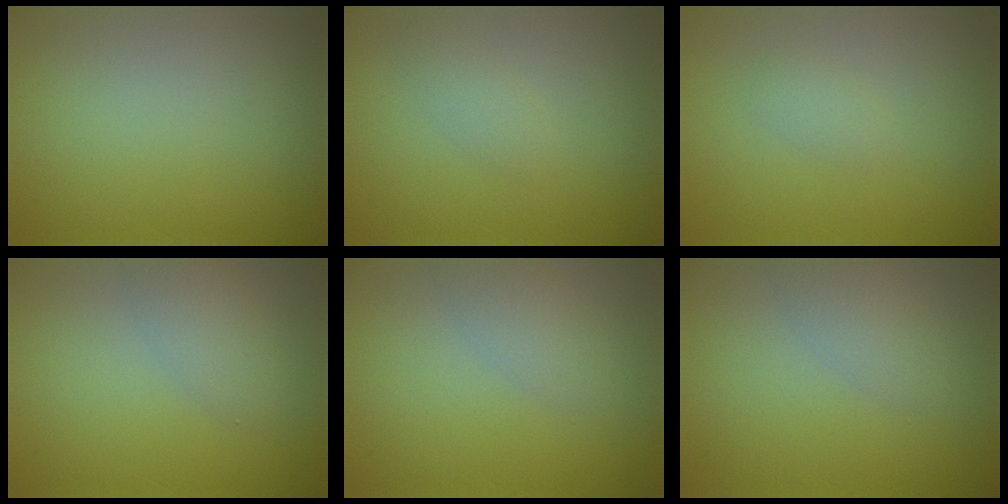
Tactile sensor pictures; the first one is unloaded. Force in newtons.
{"total": 1.3, "press": 1.3, "slide": 0.0}
{"total": 1.1, "press": 1.1, "slide": 0.1}
{"total": 2.4, "press": 2.4, "slide": 0.1}
{"total": 2.1, "press": 2.1, "slide": 0.1}
{"total": 2.1, "press": 2.1, "slide": 0.1}